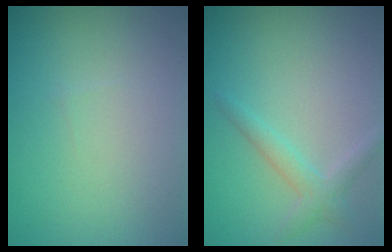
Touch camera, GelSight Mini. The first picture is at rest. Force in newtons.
{"total": 1.9, "press": 1.9, "slide": 0.1}